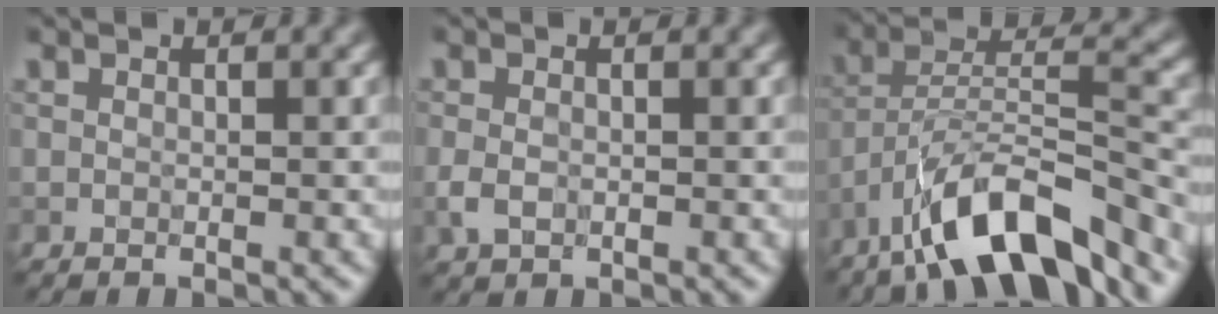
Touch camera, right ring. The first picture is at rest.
{"total": 1.9, "force": [-0.5, 1.4, 1.2], "torque": [-0.028, -0.004, -0.010]}
{"total": 11.1, "force": [-7.7, 3.0, 7.4], "torque": [-0.120, 0.013, -0.141]}